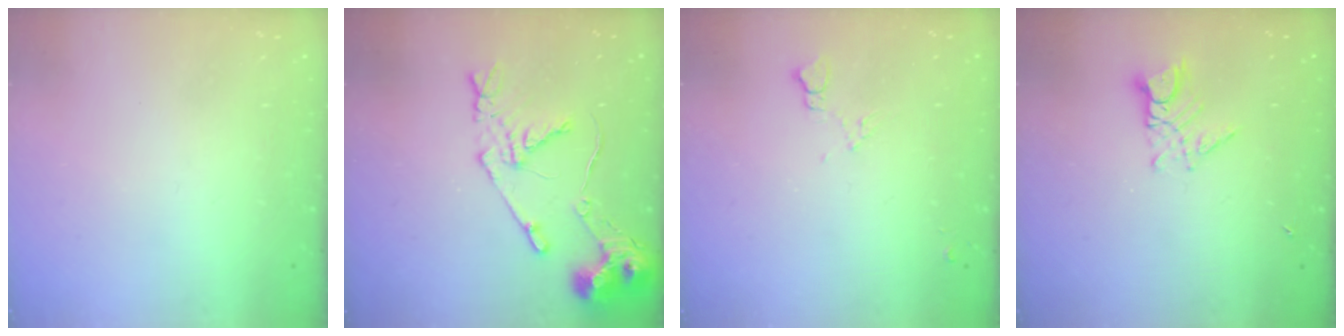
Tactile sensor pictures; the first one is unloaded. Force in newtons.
{"total": 12.8, "press": 12.7, "slide": 1.4}
{"total": 5.7, "press": 5.7, "slide": 0.8}
{"total": 7.6, "press": 7.6, "slide": 0.8}